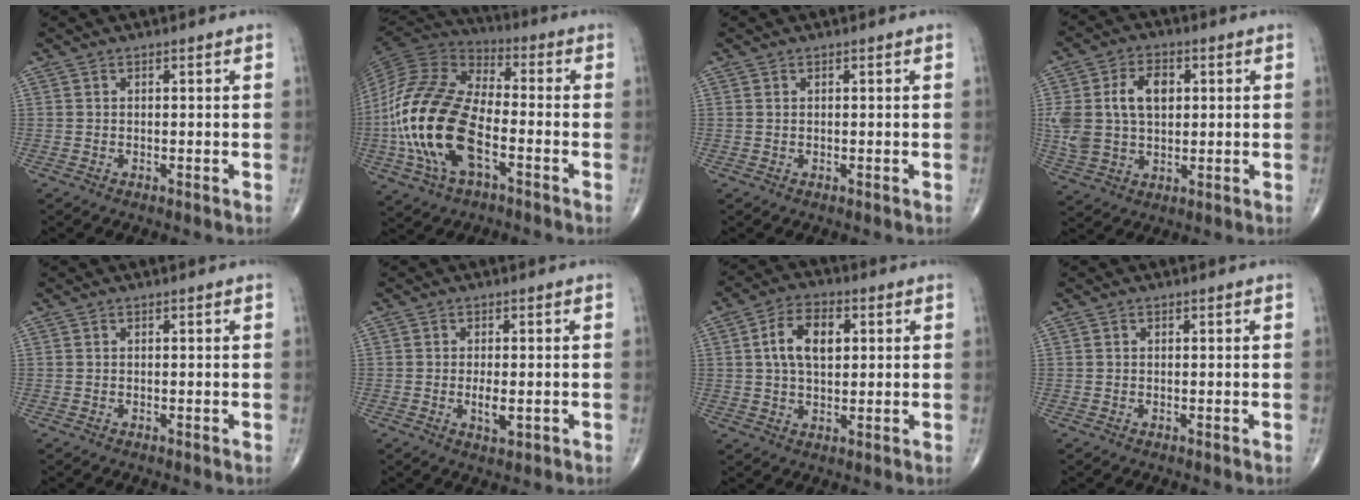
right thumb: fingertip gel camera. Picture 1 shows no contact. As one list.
[{"total": 22.1, "force": [-5.6, 11.4, 18.1], "torque": [-0.384, 0.018, -0.107]}, {"total": 0.0}, {"total": 12.8, "force": [2.3, 8.4, 9.3], "torque": [-0.173, 0.010, 0.048]}, {"total": 0.0}, {"total": 3.5, "force": [-0.7, 1.5, 3.0], "torque": [-0.053, -0.005, -0.011]}, {"total": 9.2, "force": [2.1, 5.4, 7.2], "torque": [-0.118, 0.008, 0.034]}, {"total": 0.0}]